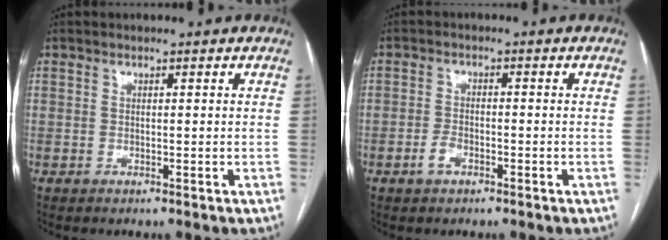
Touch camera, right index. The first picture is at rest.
{"total": 2.5, "force": [-1.4, 1.2, 1.6], "torque": [-0.034, 0.003, -0.026]}